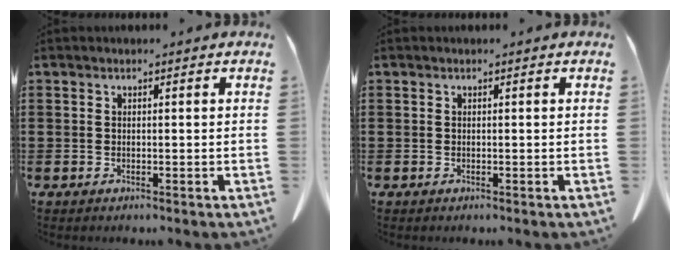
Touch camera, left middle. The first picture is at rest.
{"total": 0.0}